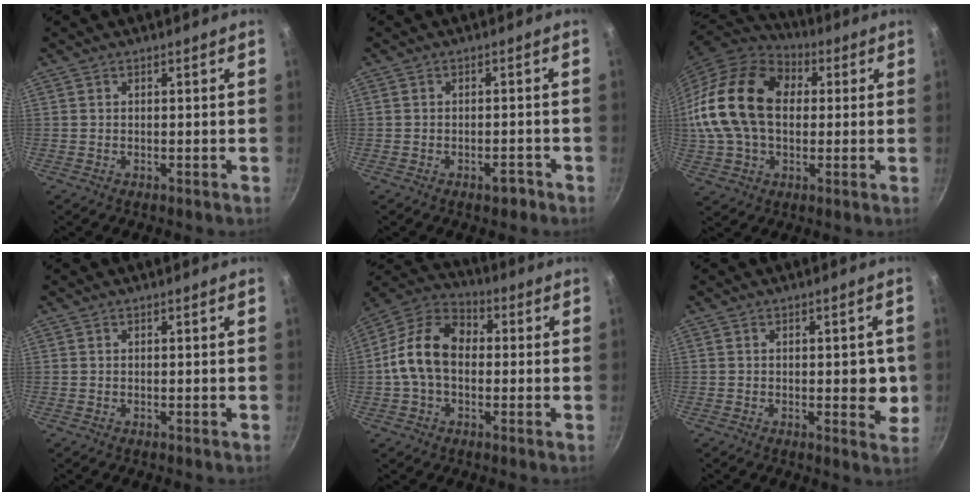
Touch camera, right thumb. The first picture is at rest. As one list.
[{"total": 2.4, "force": [-1.6, 1.2, 1.3], "torque": [-0.007, 0.020, -0.015]}, {"total": 22.8, "force": [2.8, 15.8, 16.2], "torque": [-0.309, 0.034, 0.042]}, {"total": 0.0}, {"total": 13.1, "force": [-0.3, 9.2, 9.3], "torque": [-0.142, 0.037, -0.028]}, {"total": 5.8, "force": [-0.2, 2.7, 5.1], "torque": [-0.039, -0.009, -0.004]}]